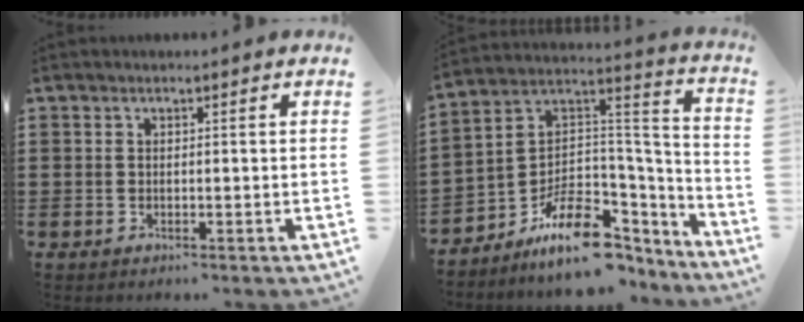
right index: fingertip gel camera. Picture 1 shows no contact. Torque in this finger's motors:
{"motor_torque": [0.23, -0.18, -0.20, -0.21]}